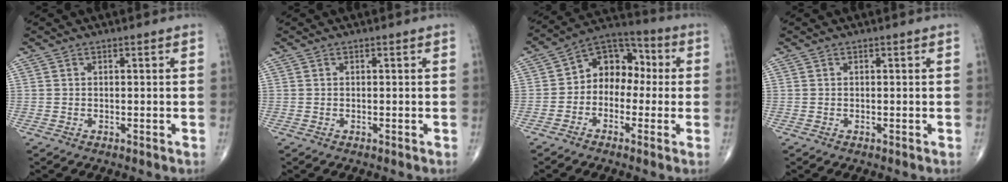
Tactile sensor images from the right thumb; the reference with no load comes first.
{"total": 0.0}
{"total": 10.4, "force": [-0.2, 7.9, 6.8], "torque": [-0.060, 0.043, -0.026]}
{"total": 0.0}